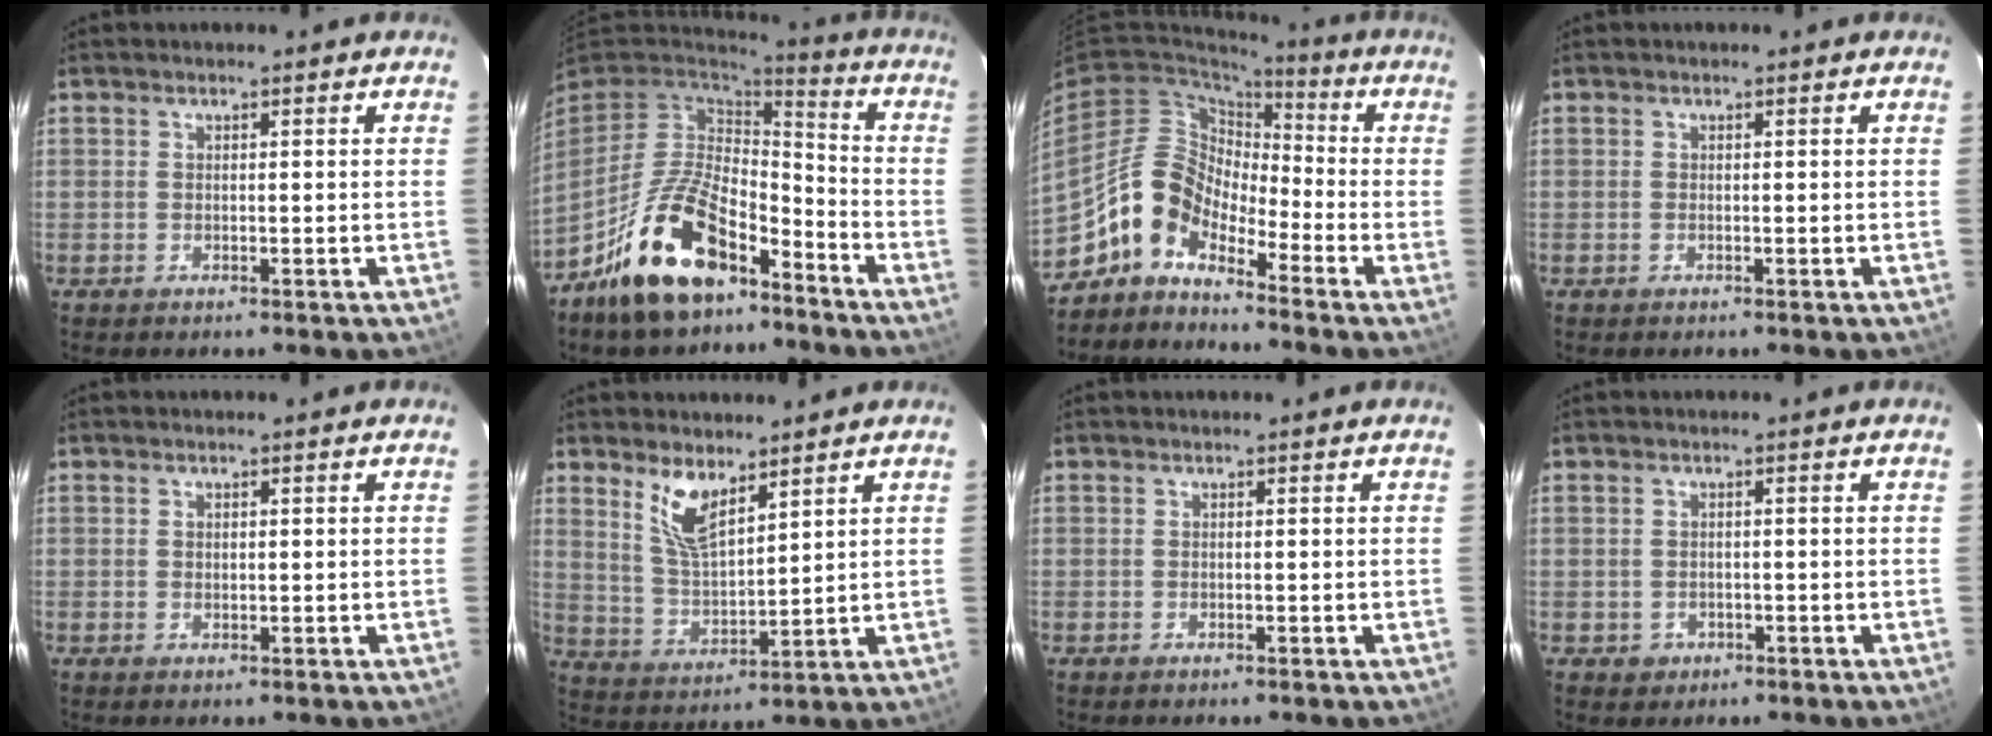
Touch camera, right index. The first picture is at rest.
{"total": 17.9, "force": [-11.1, 8.3, 11.4], "torque": [-0.229, 0.003, -0.193]}
{"total": 9.6, "force": [-6.6, 5.5, 4.3], "torque": [-0.079, 0.035, -0.146]}
{"total": 0.0}
{"total": 0.7, "force": [0.3, 0.6, 0.4], "torque": [-0.006, 0.003, 0.006]}
{"total": 8.2, "force": [5.4, 2.8, 5.5], "torque": [-0.106, -0.004, 0.115]}
{"total": 0.0}
{"total": 2.3, "force": [-0.6, 2.1, 0.4], "torque": [-0.008, 0.002, -0.002]}